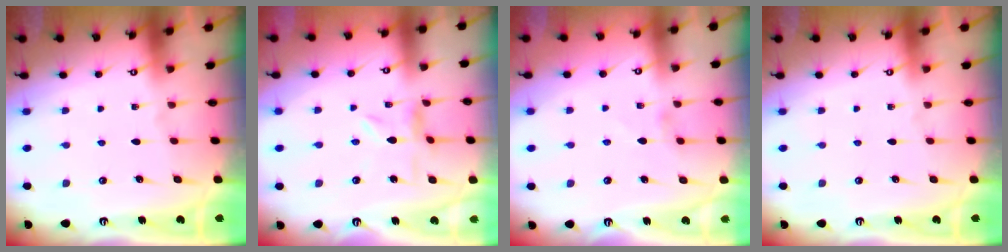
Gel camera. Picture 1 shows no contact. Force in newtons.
{"total": 2.2, "press": 2.2, "slide": 0.2}
{"total": 0.0}
{"total": 0.0}